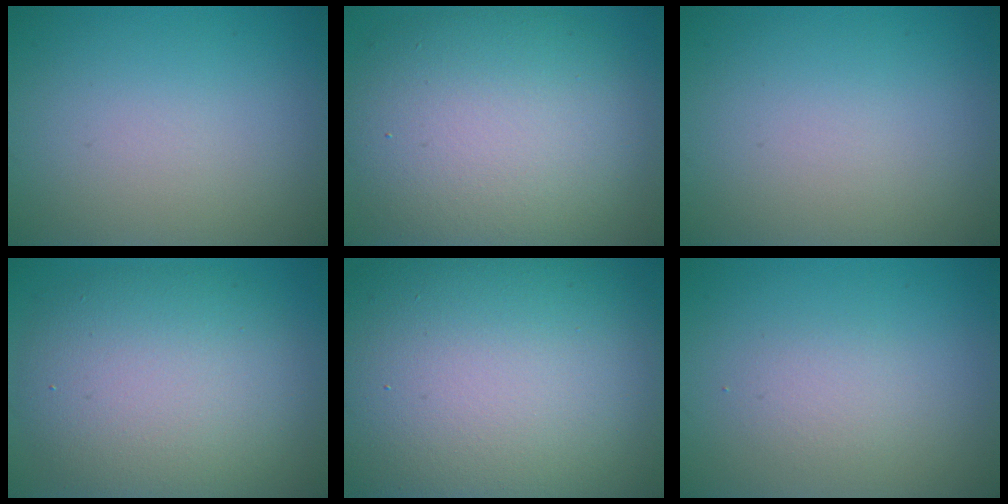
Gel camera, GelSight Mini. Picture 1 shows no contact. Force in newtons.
{"total": 11.9, "press": 11.9, "slide": 1.1}
{"total": 0.0}
{"total": 9.2, "press": 9.1, "slide": 0.9}
{"total": 20.2, "press": 20.2, "slide": 1.1}
{"total": 1.4, "press": 1.4, "slide": 0.0}